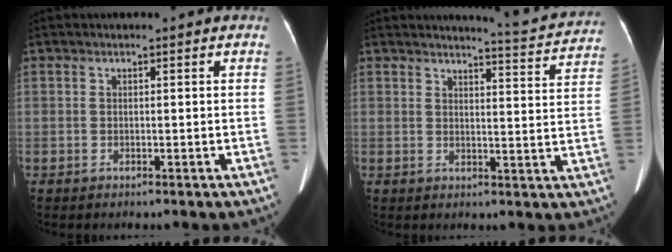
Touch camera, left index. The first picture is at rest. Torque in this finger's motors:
{"motor_torque": [0.81, -0.87, -0.01, 0.01]}